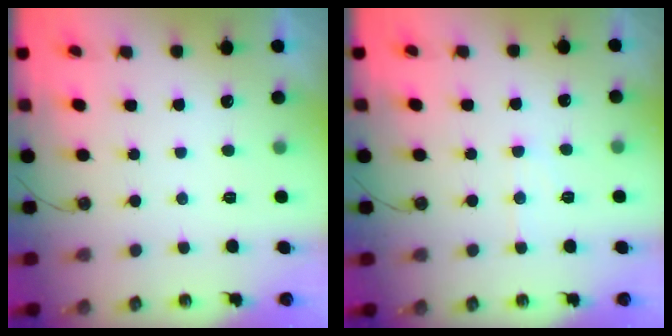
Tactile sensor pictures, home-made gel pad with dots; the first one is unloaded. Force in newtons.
{"total": 6.5, "press": 6.5, "slide": 0.5}